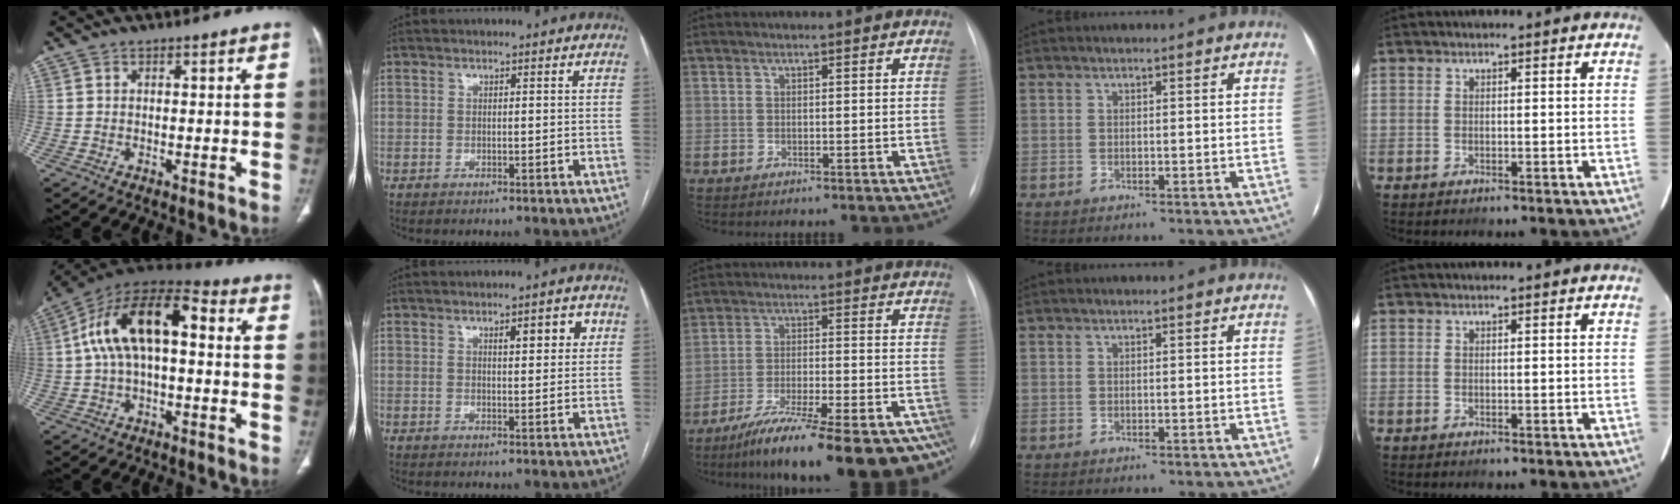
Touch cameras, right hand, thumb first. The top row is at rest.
{"thumb": {"total": 17.1, "force": [1.9, 8.5, 14.7], "torque": [-0.255, 0.051, 0.024]}, "index": {"total": 4.0, "force": [1.6, 1.2, 3.4], "torque": [-0.046, 0.005, 0.022]}, "middle": {"total": 22.2, "force": [-17.0, 4.0, 13.7], "torque": [-0.152, -0.003, -0.250]}}